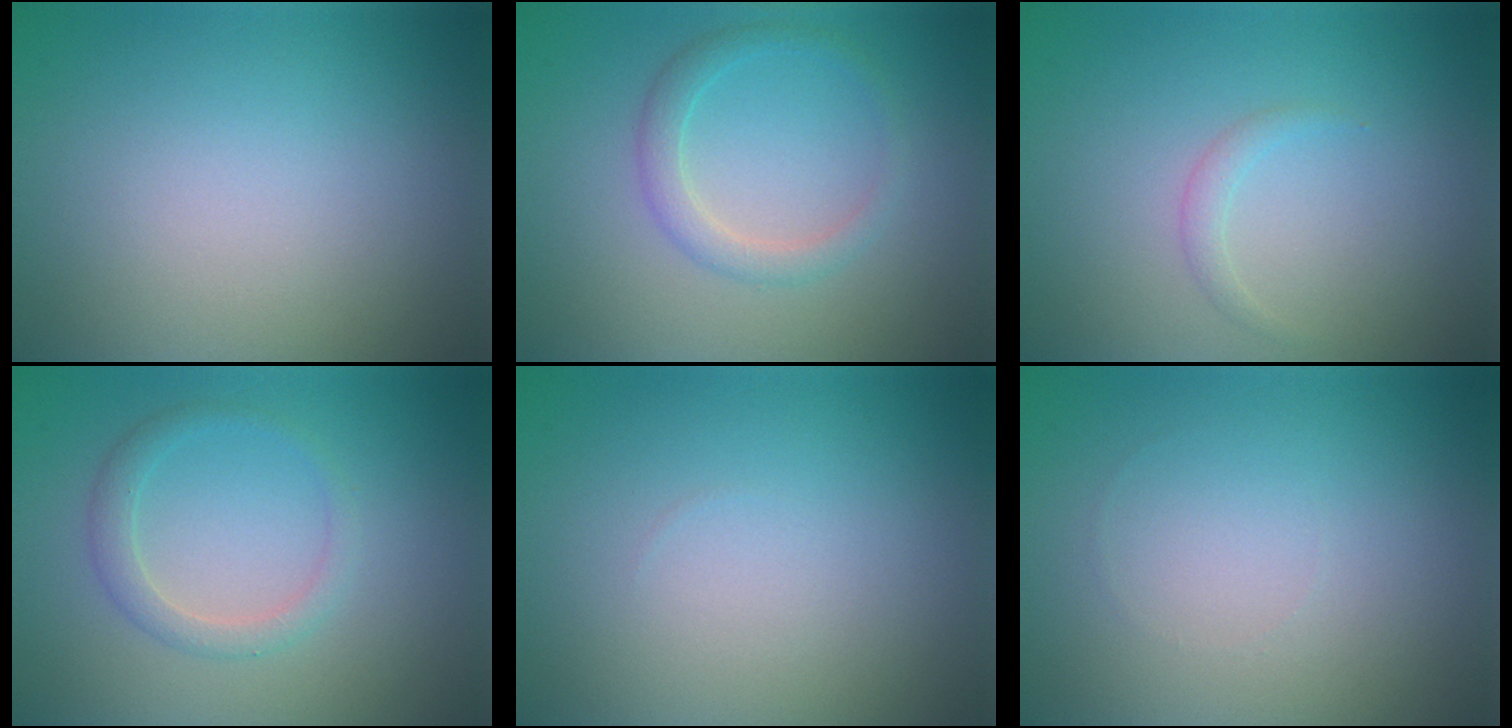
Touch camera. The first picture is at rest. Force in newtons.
{"total": 2.1, "press": 2.1, "slide": 0.1}
{"total": 1.0, "press": 1.0, "slide": 0.2}
{"total": 1.9, "press": 1.9, "slide": 0.2}
{"total": 0.0}
{"total": 0.0}